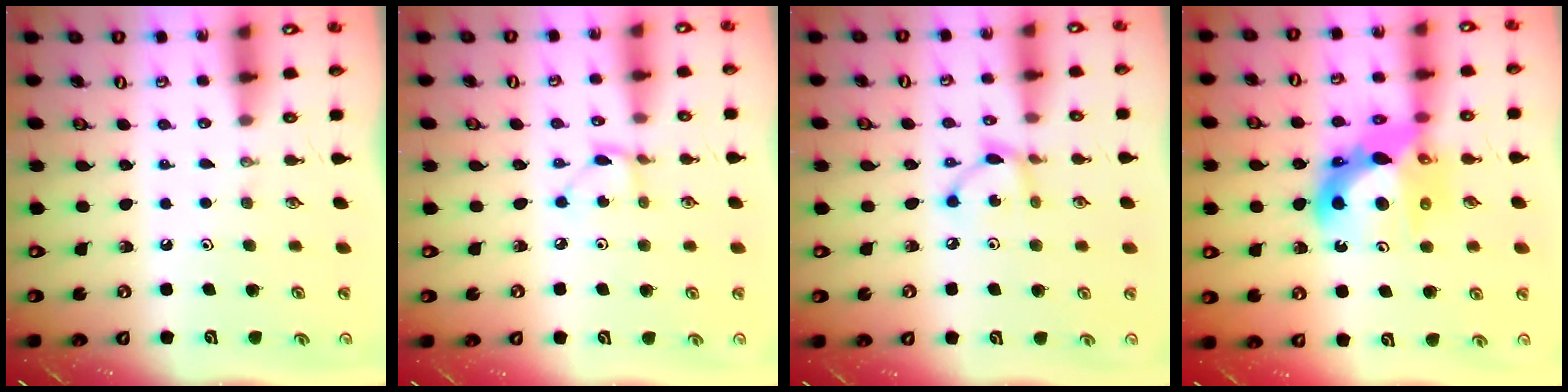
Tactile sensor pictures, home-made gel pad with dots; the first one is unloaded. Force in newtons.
{"total": 2.2, "press": 2.2, "slide": 0.1}
{"total": 6.3, "press": 6.3, "slide": 0.2}
{"total": 14.5, "press": 14.4, "slide": 1.7}